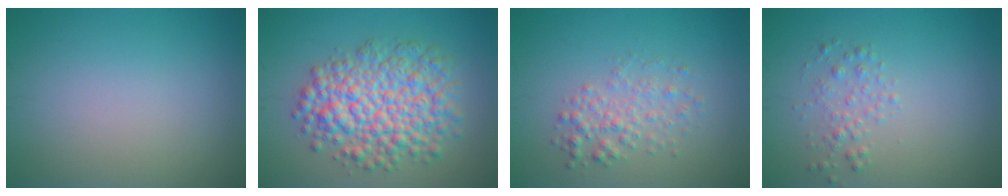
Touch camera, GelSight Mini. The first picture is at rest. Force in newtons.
{"total": 7.9, "press": 7.9, "slide": 0.2}
{"total": 2.5, "press": 2.5, "slide": 0.0}
{"total": 1.6, "press": 1.6, "slide": 0.0}